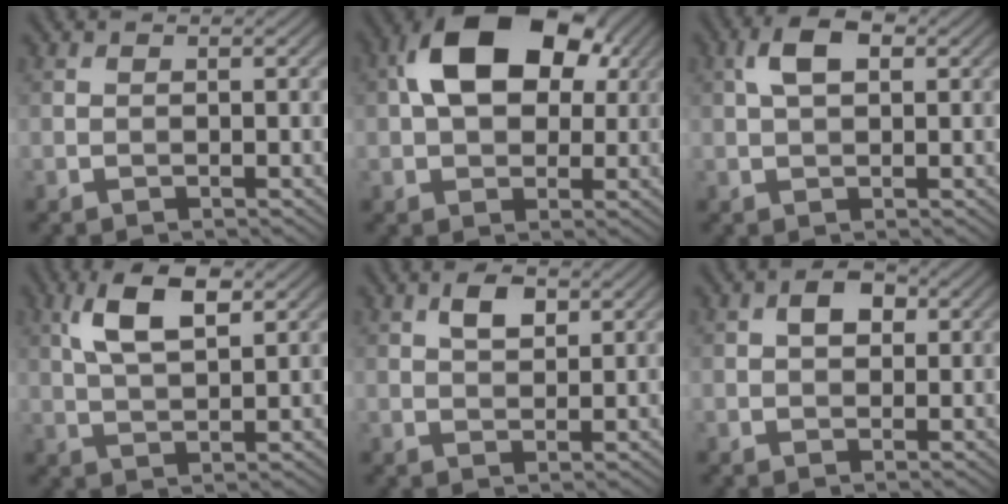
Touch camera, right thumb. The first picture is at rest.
{"total": 13.7, "force": [3.7, 8.6, 10.0], "torque": [-0.175, 0.029, 0.052]}
{"total": 4.5, "force": [1.4, 2.4, 3.6], "torque": [-0.072, 0.010, 0.020]}
{"total": 6.9, "force": [3.1, 2.6, 5.7], "torque": [-0.118, 0.007, 0.059]}
{"total": 3.1, "force": [1.5, 1.6, 2.2], "torque": [-0.041, 0.002, 0.027]}
{"total": 3.0, "force": [0.7, 2.0, 2.0], "torque": [-0.035, 0.005, 0.007]}